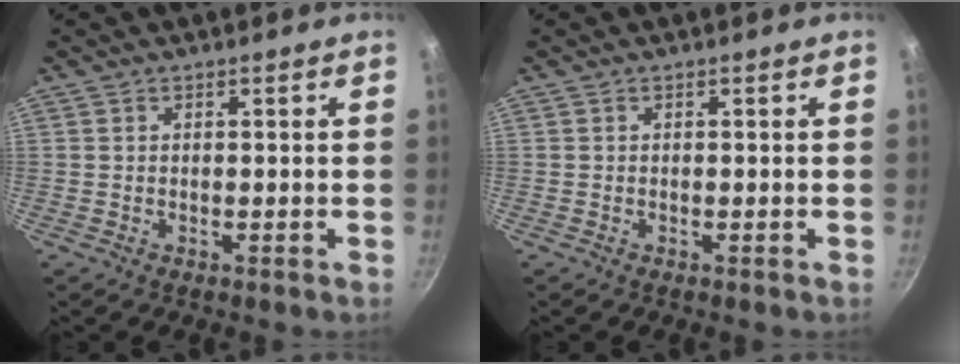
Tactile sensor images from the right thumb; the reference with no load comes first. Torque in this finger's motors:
{"motor_torque": [0.00, 0.00, 0.00, 0.00, 0.00]}